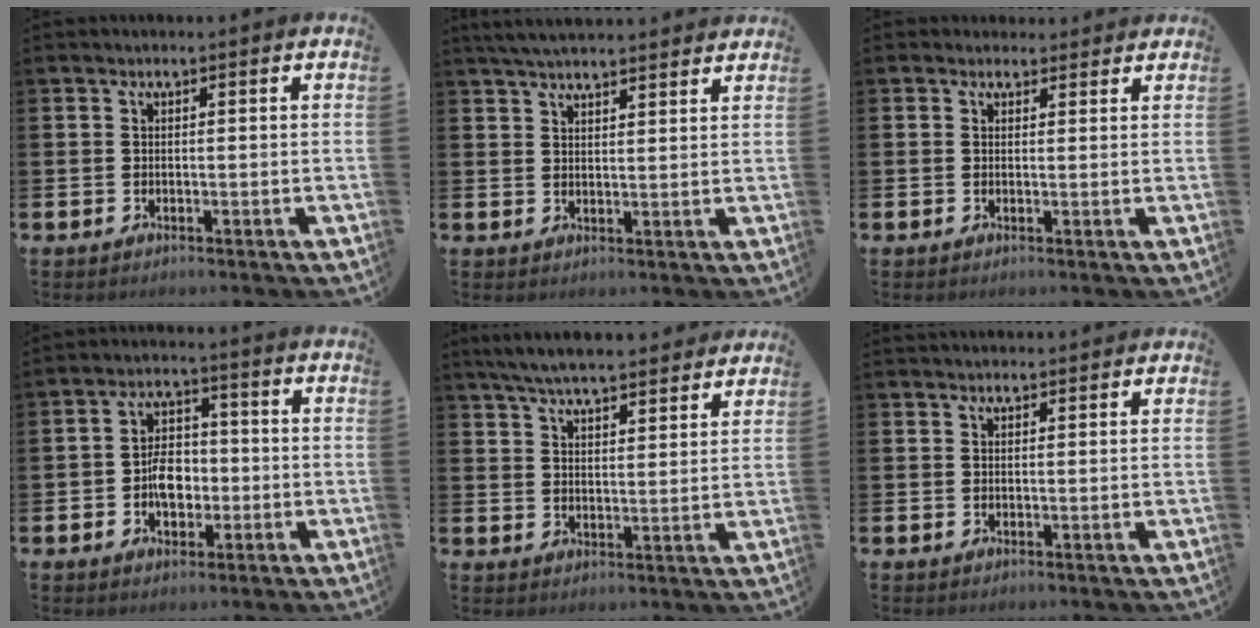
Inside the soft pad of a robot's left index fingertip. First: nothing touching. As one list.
[{"total": 4.5, "force": [4.4, 0.4, 1.0], "torque": [-0.034, -0.012, 0.083]}, {"total": 2.8, "force": [2.6, 1.0, -0.2], "torque": [0.018, -0.013, 0.044]}, {"total": 5.1, "force": [-1.0, 3.5, 3.6], "torque": [-0.057, 0.008, -0.022]}, {"total": 6.6, "force": [6.3, 0.7, 1.6], "torque": [-0.047, -0.033, 0.114]}, {"total": 1.5, "force": [1.5, 0.3, 0.0], "torque": [0.009, -0.005, 0.025]}]